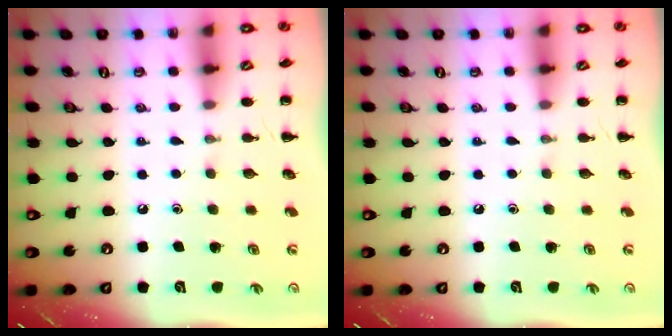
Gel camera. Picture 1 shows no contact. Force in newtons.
{"total": 0.0}